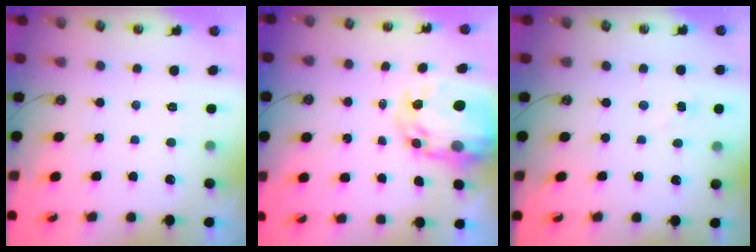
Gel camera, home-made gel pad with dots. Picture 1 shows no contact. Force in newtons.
{"total": 8.5, "press": 8.5, "slide": 0.9}
{"total": 3.7, "press": 3.7, "slide": 0.4}